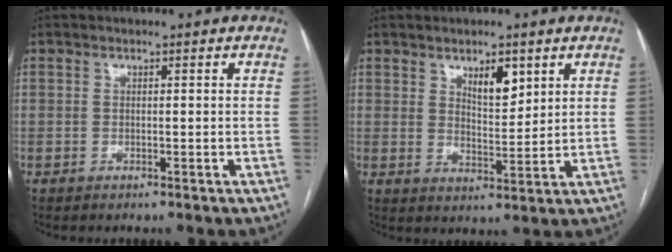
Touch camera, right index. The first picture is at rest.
{"total": 5.3, "force": [3.0, 1.9, 3.9], "torque": [-0.065, -0.006, 0.053]}